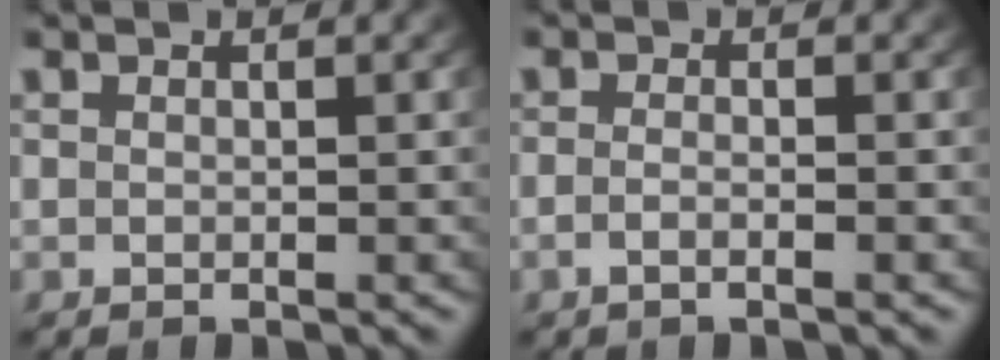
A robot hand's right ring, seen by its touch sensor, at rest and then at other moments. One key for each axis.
{"total": 1.5, "fx": -1.1, "fy": -0.1, "fz": 1.1, "tx": -0.030, "ty": -0.009, "tz": -0.016}